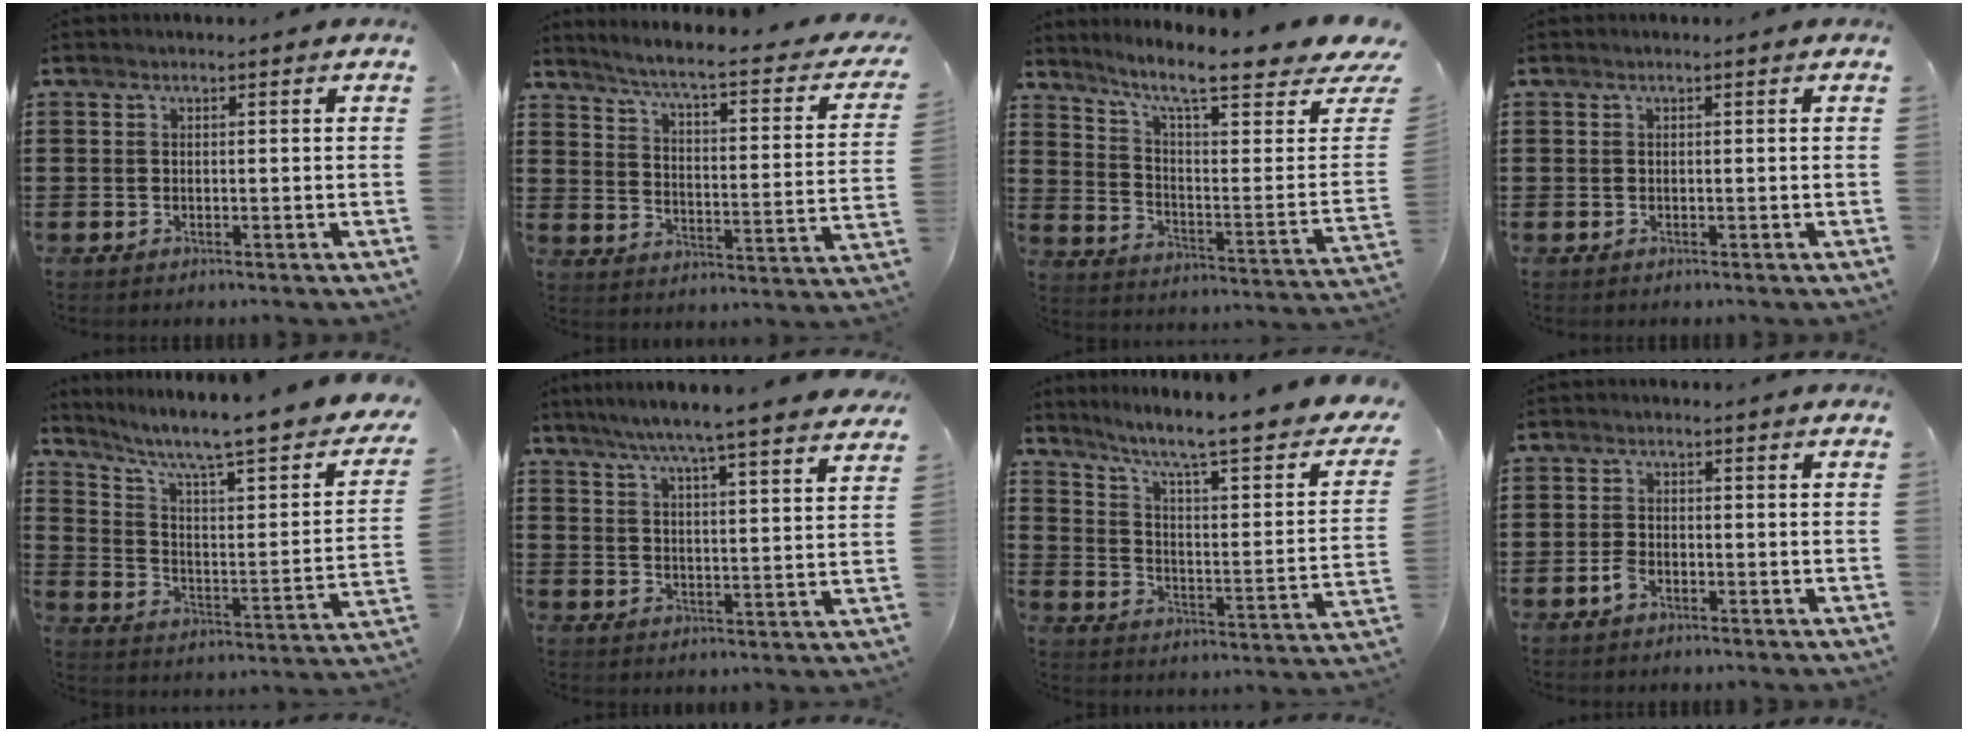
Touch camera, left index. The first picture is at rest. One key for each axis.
{"total": 4.7, "fx": 3.6, "fy": -0.4, "fz": 3.0, "tx": -0.077, "ty": -0.037, "tz": 0.049}
{"total": 9.5, "fx": 7.6, "fy": 0.6, "fz": 5.6, "tx": -0.124, "ty": -0.060, "tz": 0.122}
{"total": 0.0}
{"total": 6.7, "fx": 4.9, "fy": 0.8, "fz": 4.6, "tx": -0.103, "ty": -0.044, "tz": 0.070}
{"total": 6.3, "fx": 5.6, "fy": -0.8, "fz": 2.9, "tx": -0.077, "ty": -0.035, "tz": 0.093}
{"total": 6.5, "fx": 4.5, "fy": 0.4, "fz": 4.7, "tx": -0.103, "ty": -0.043, "tz": 0.062}
{"total": 2.1, "fx": -1.1, "fy": 1.1, "fz": 1.5, "tx": -0.044, "ty": -0.003, "tz": -0.025}